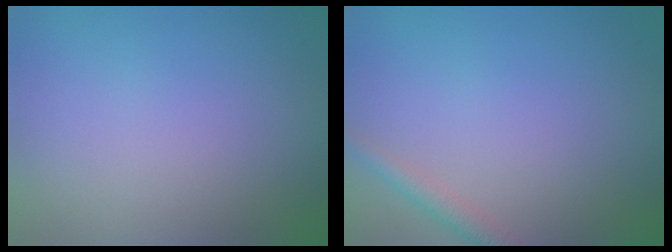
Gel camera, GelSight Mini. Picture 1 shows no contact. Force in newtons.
{"total": 1.8, "press": 1.8, "slide": 0.1}